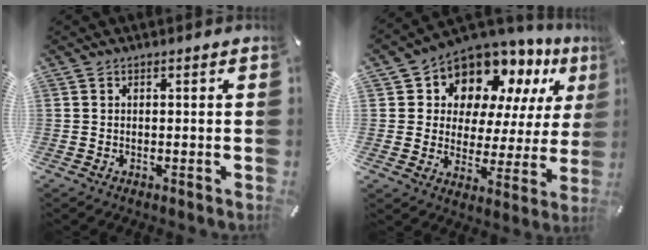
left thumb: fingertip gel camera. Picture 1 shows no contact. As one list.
[{"total": 11.0, "force": [9.0, 6.3, 1.2], "torque": [-0.039, -0.090, 0.164]}]